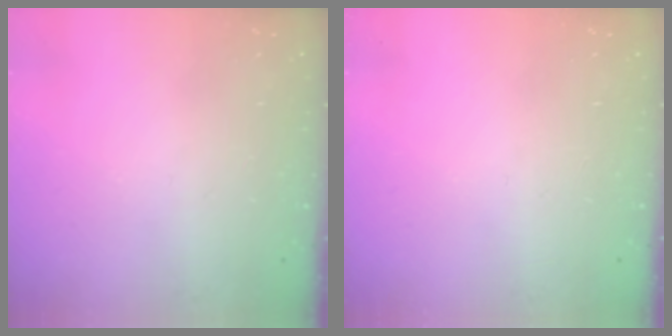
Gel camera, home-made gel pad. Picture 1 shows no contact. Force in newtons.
{"total": 0.0}